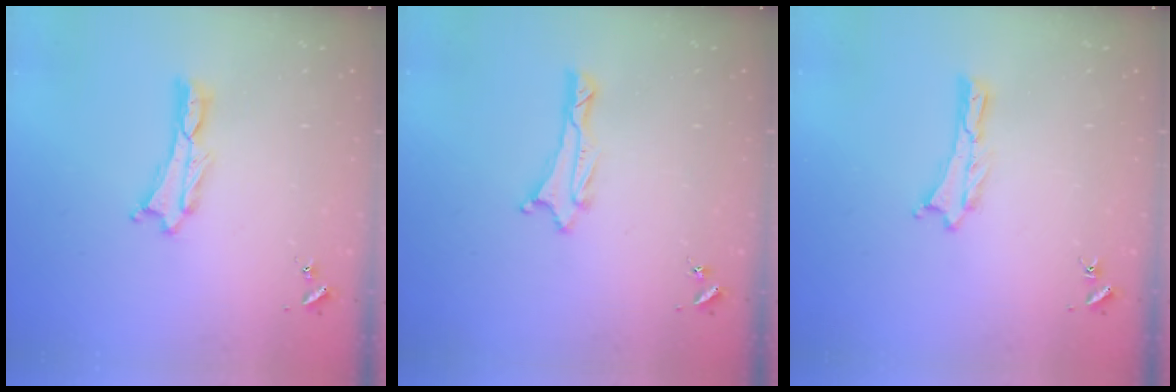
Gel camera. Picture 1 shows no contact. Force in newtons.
{"total": 1.0, "press": 1.0, "slide": 0.2}
{"total": 0.0}